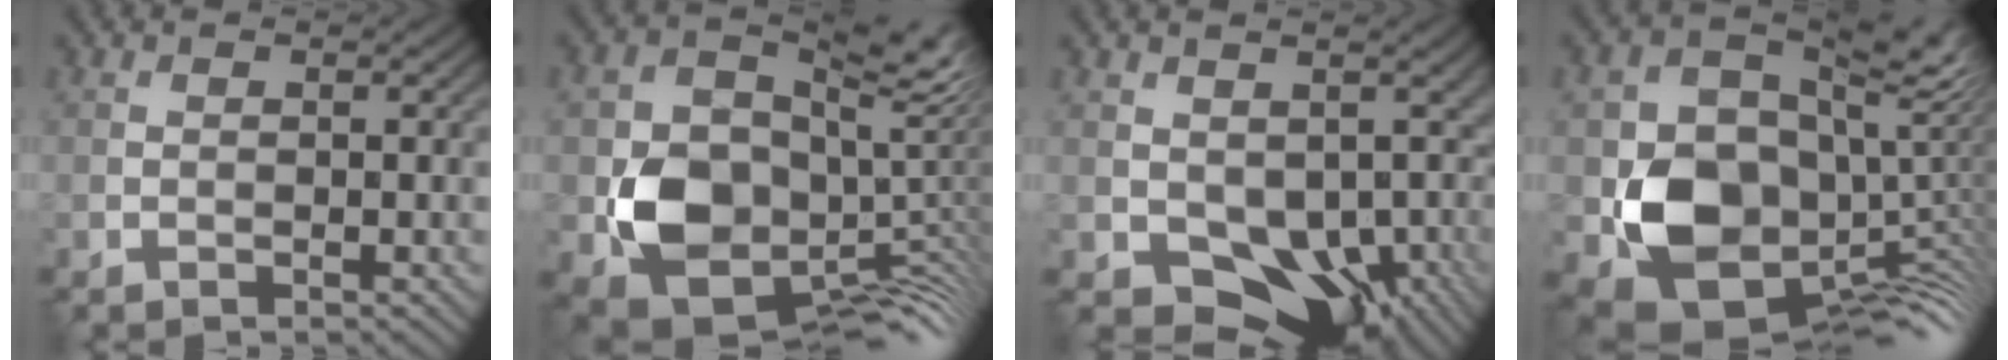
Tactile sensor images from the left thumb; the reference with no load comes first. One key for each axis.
{"total": 12.9, "fx": -0.5, "fy": 10.2, "fz": 8.0, "tx": -0.133, "ty": -0.044, "tz": -0.002}
{"total": 12.4, "fx": -1.1, "fy": 9.2, "fz": 8.1, "tx": -0.134, "ty": -0.048, "tz": -0.007}
{"total": 14.3, "fx": -0.9, "fy": 11.4, "fz": 8.5, "tx": -0.142, "ty": -0.042, "tz": -0.006}